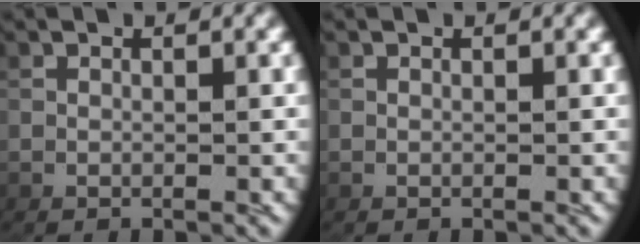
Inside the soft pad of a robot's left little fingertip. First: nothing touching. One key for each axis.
{"total": 0.0}